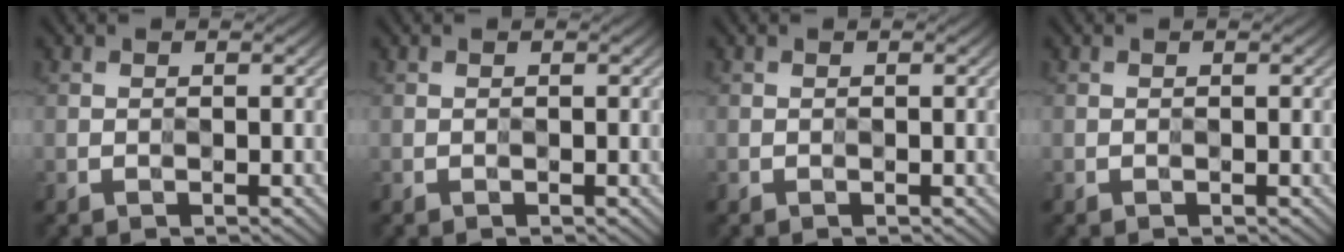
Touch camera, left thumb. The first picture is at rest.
{"total": 0.0}
{"total": 0.0}
{"total": 0.0}